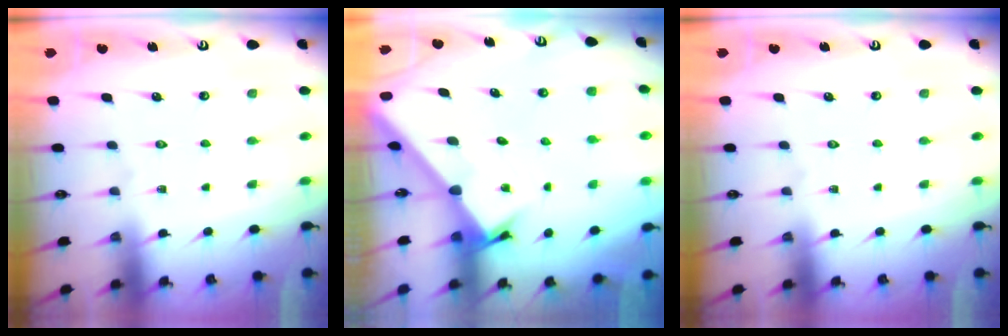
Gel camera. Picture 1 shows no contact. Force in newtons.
{"total": 2.0, "press": 2.0, "slide": 0.2}
{"total": 0.0}